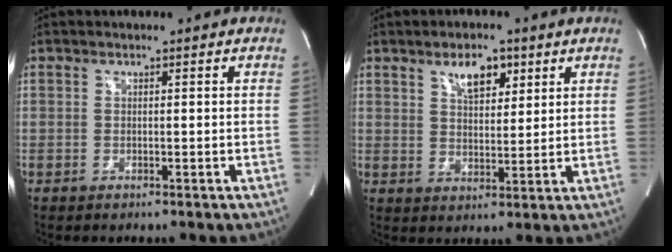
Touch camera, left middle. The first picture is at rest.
{"total": 5.8, "force": [3.3, 2.6, 4.0], "torque": [-0.068, 0.004, 0.059]}